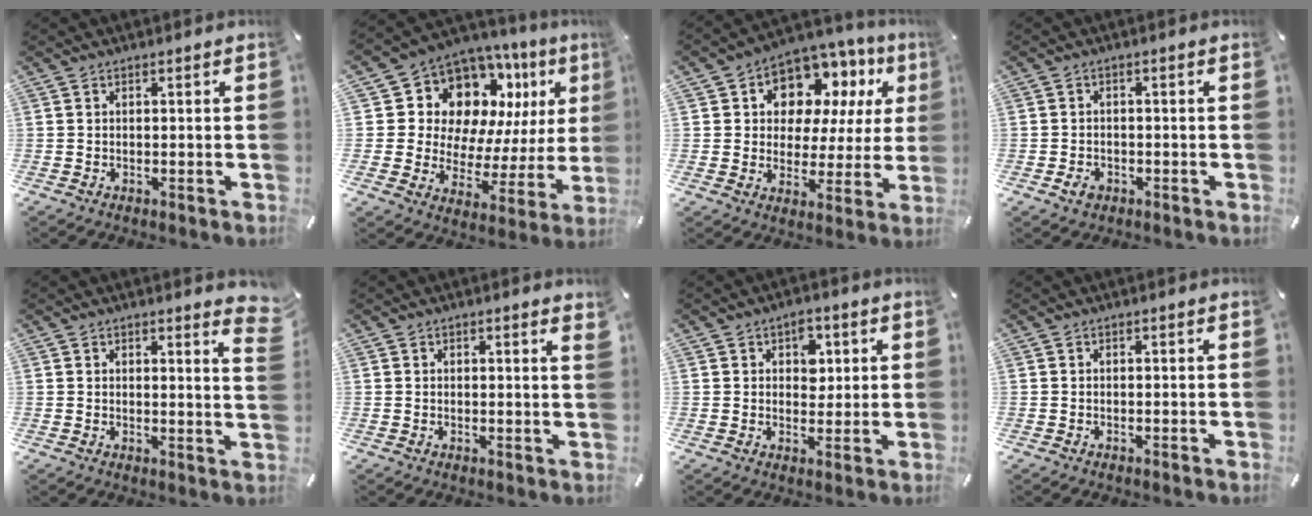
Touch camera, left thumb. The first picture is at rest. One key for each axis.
{"total": 13.3, "fx": 7.7, "fy": 9.5, "fz": 5.2, "tx": -0.082, "ty": -0.083, "tz": 0.140}
{"total": 11.2, "fx": 6.5, "fy": 8.2, "fz": 4.0, "tx": -0.078, "ty": -0.051, "tz": 0.123}
{"total": 2.7, "fx": -1.3, "fy": 2.0, "fz": 1.2, "tx": -0.029, "ty": 0.004, "tz": -0.028}
{"total": 3.3, "fx": 2.5, "fy": 0.8, "fz": 2.0, "tx": -0.023, "ty": -0.014, "tz": 0.041}
{"total": 1.2, "fx": 0.7, "fy": 0.1, "fz": 0.9, "tx": -0.010, "ty": -0.003, "tz": 0.011}
{"total": 5.1, "fx": 1.8, "fy": 3.9, "fz": 2.8, "tx": -0.016, "ty": -0.009, "tz": 0.020}
{"total": 0.0}